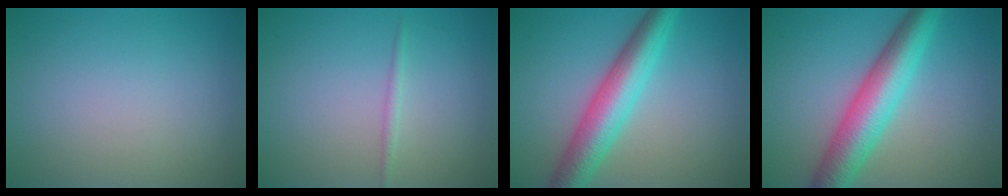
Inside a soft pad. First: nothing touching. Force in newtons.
{"total": 0.8, "press": 0.8, "slide": 0.1}
{"total": 6.5, "press": 6.5, "slide": 0.0}
{"total": 6.9, "press": 6.9, "slide": 0.1}